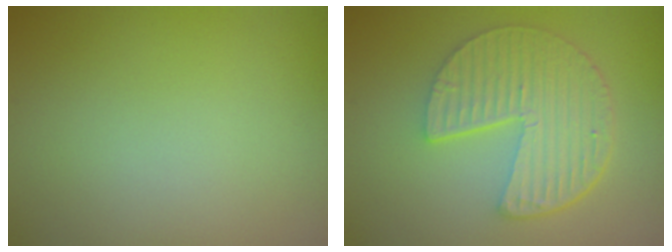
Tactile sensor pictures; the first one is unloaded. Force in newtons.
{"total": 6.1, "press": 4.4, "slide": 4.2}